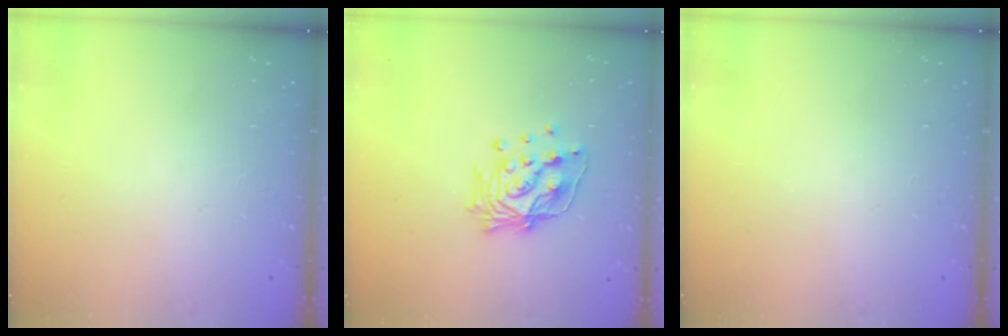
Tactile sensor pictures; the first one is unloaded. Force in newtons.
{"total": 15.3, "press": 15.2, "slide": 1.1}
{"total": 0.0}